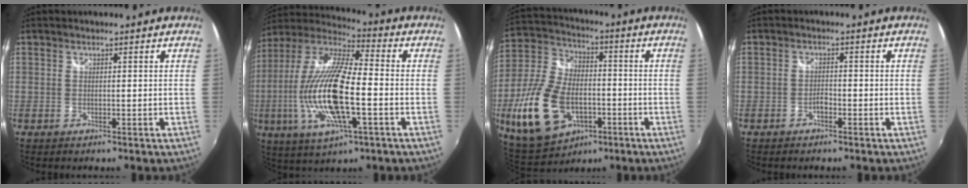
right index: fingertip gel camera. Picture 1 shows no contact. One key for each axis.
{"total": 20.9, "fx": -4.1, "fy": 6.0, "fz": 19.6, "tx": -0.387, "ty": -0.017, "tz": -0.080}
{"total": 18.9, "fx": -6.3, "fy": 11.6, "fz": 13.5, "tx": -0.308, "ty": -0.008, "tz": -0.101}
{"total": 1.4, "fx": -1.0, "fy": 0.6, "fz": 0.7, "tx": -0.015, "ty": 0.002, "tz": -0.019}